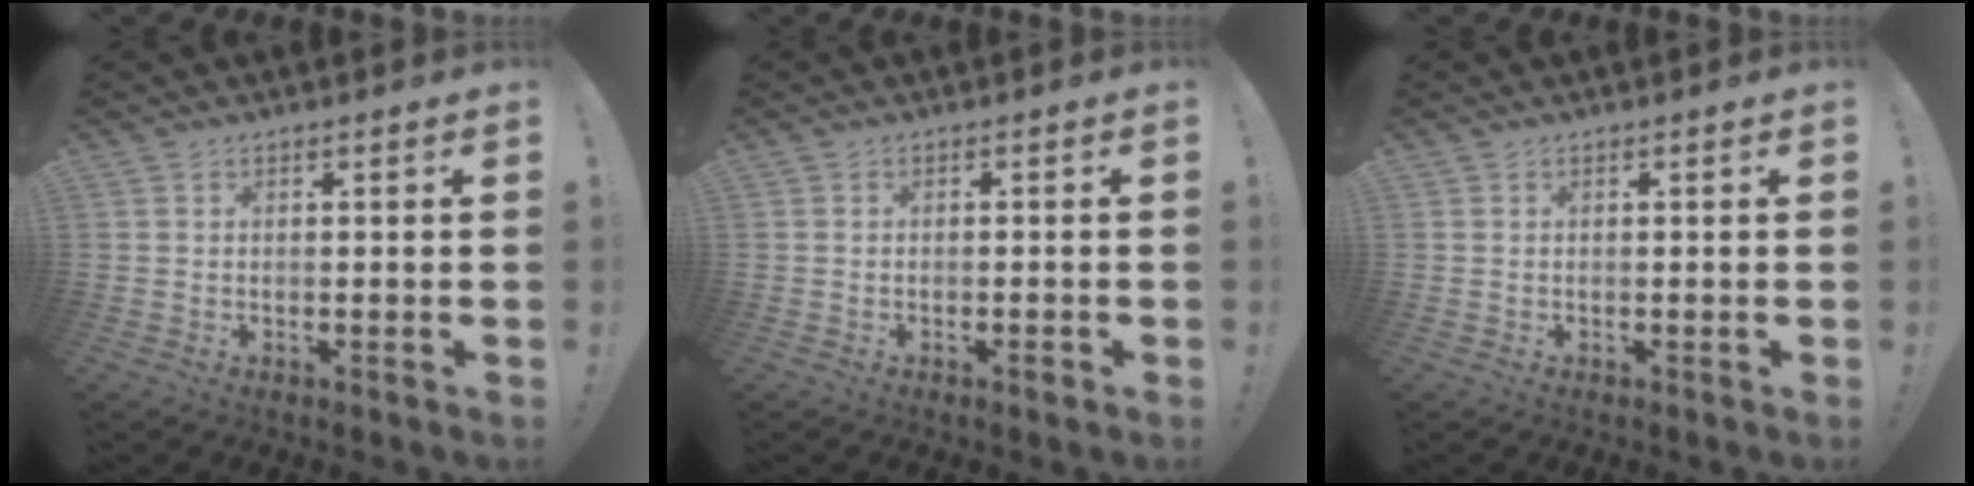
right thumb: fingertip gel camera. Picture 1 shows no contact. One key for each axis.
{"total": 1.4, "fx": -0.9, "fy": 0.2, "fz": 1.1, "tx": -0.015, "ty": 0.001, "tz": -0.015}
{"total": 0.0}